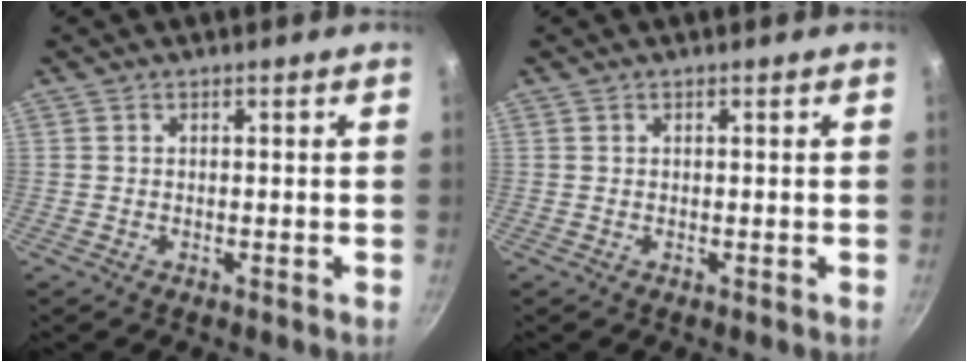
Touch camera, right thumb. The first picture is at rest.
{"total": 0.0}